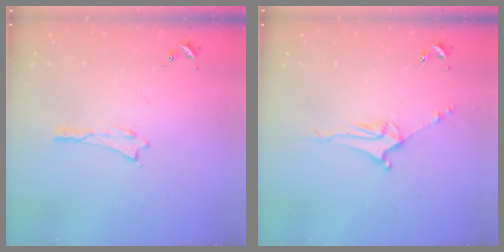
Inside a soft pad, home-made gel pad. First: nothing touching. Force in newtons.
{"total": 5.1, "press": 5.1, "slide": 0.6}